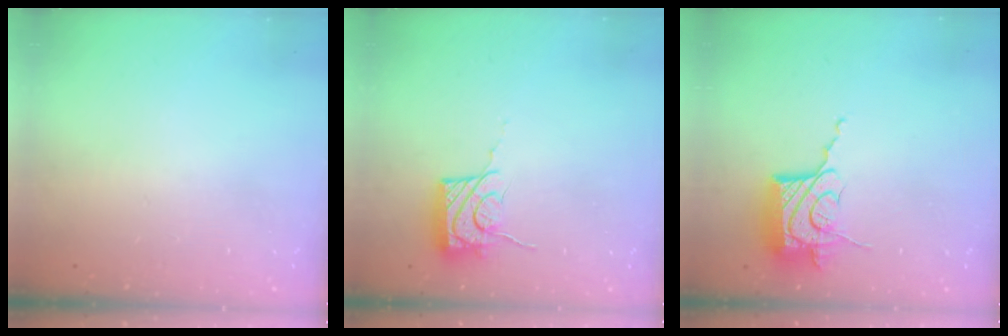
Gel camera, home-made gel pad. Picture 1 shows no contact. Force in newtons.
{"total": 12.2, "press": 12.0, "slide": 1.8}
{"total": 17.2, "press": 17.1, "slide": 0.7}